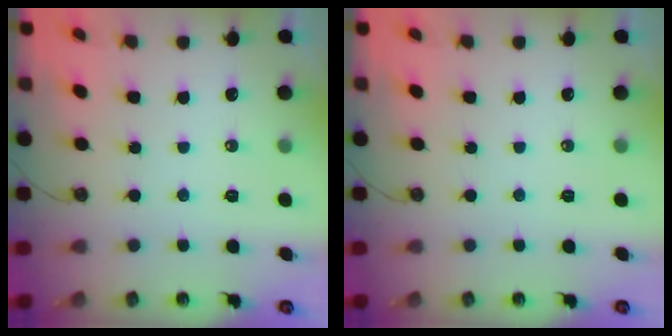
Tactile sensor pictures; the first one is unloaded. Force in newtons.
{"total": 0.0}